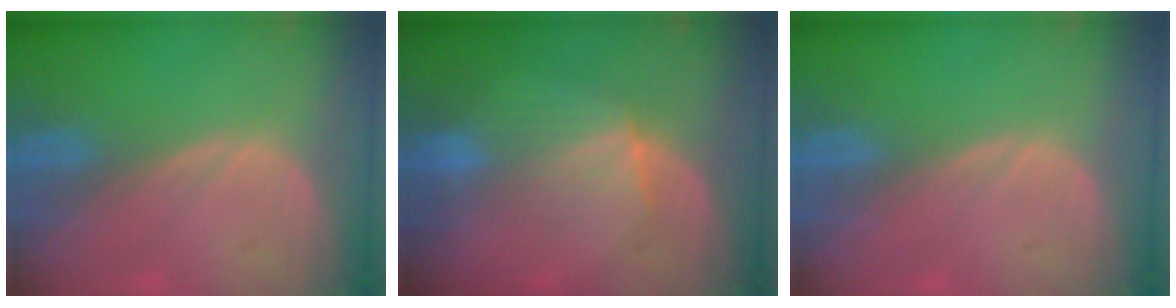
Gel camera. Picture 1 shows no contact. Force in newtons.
{"total": 4.9, "press": 4.7, "slide": 1.2}
{"total": 0.0}